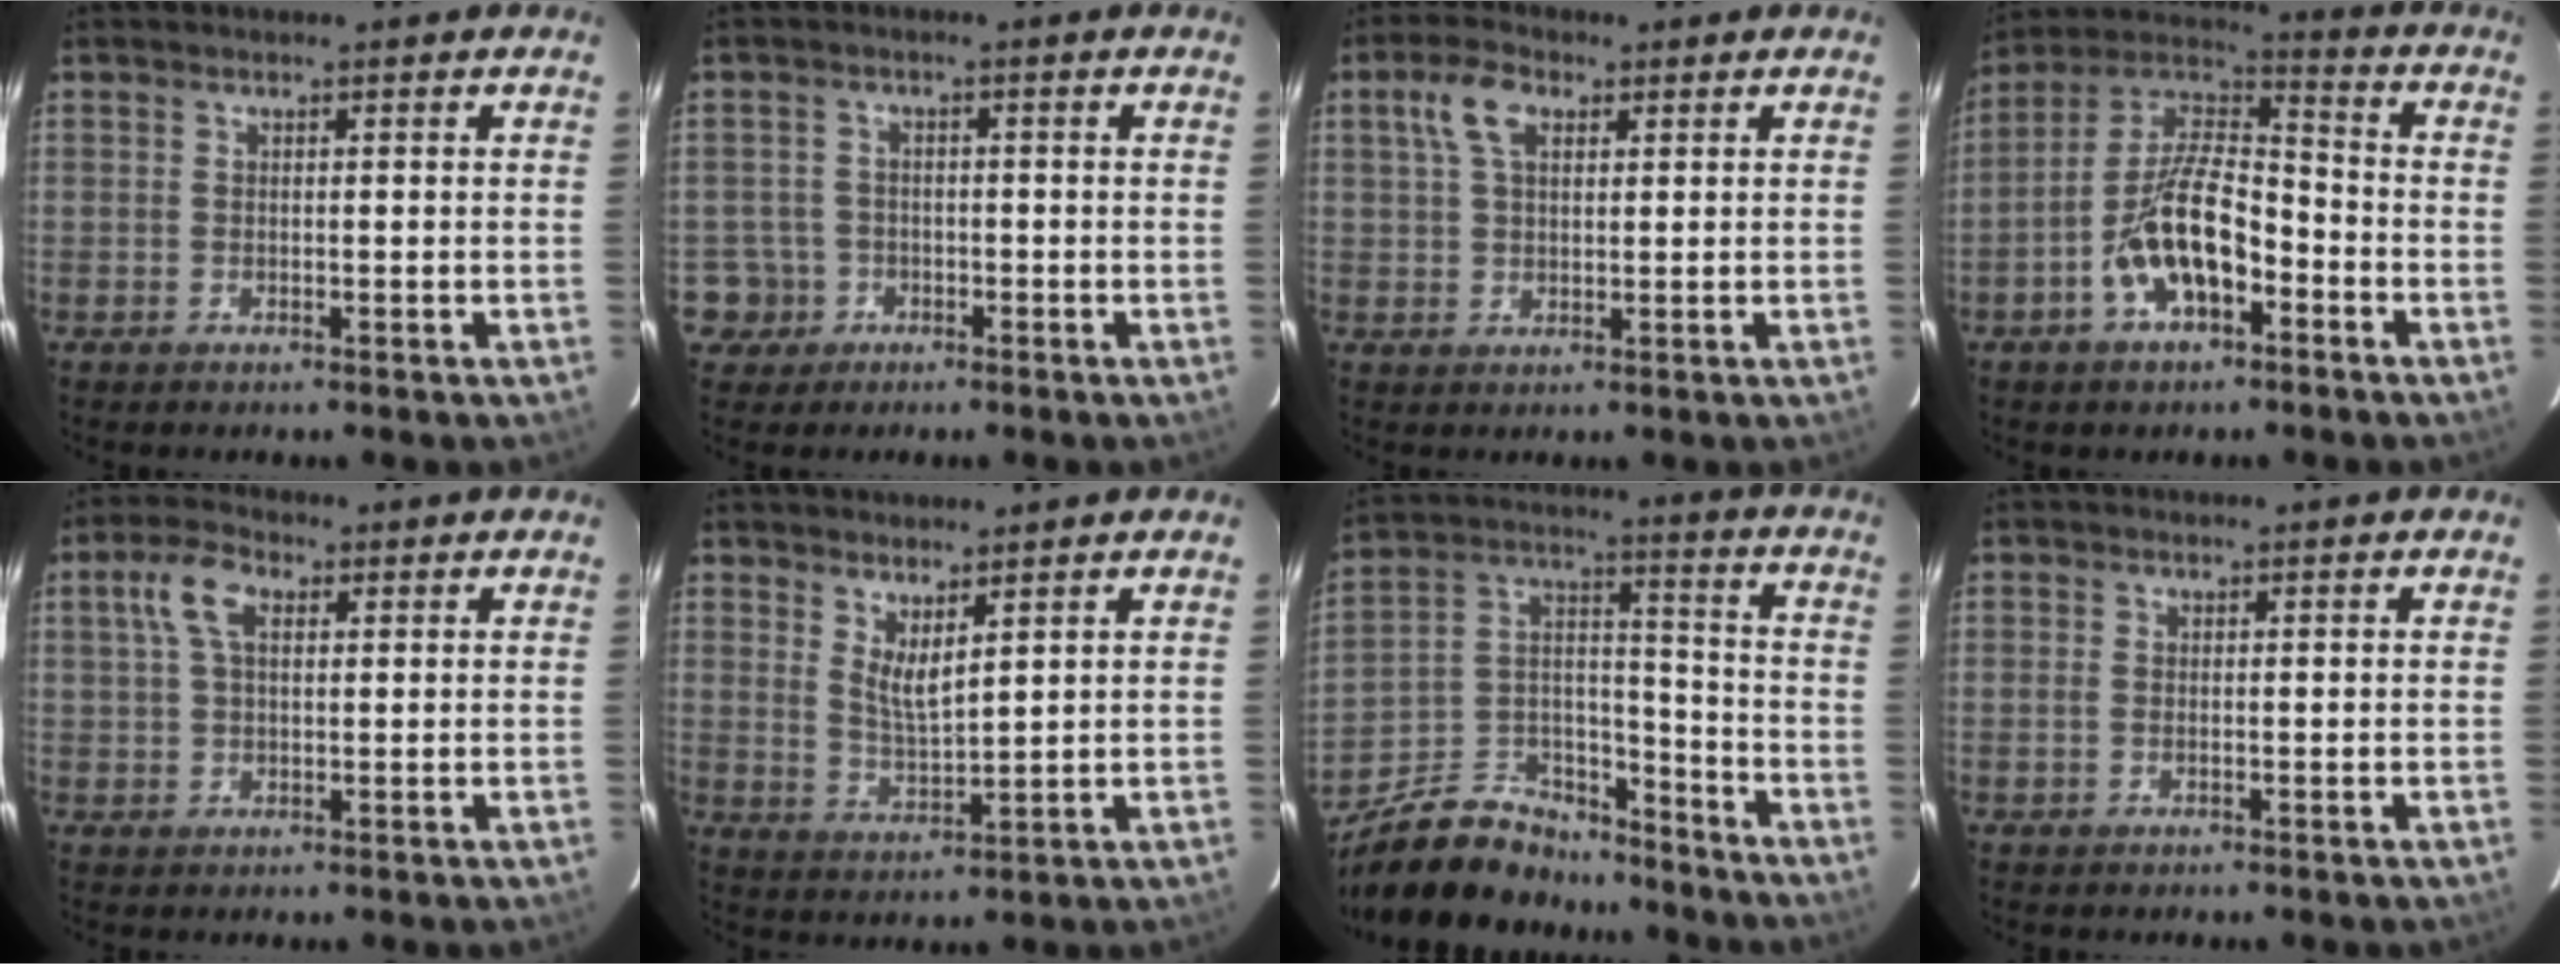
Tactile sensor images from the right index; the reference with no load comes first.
{"total": 4.5, "force": [-1.7, 4.1, -0.1], "torque": [-0.003, 0.024, -0.030]}
{"total": 5.8, "force": [2.3, 3.2, 4.2], "torque": [-0.084, 0.019, 0.045]}
{"total": 13.9, "force": [-5.8, 6.1, 11.0], "torque": [-0.220, 0.011, -0.106]}
{"total": 5.8, "force": [1.9, 3.2, 4.5], "torque": [-0.092, 0.020, 0.035]}
{"total": 4.6, "force": [3.1, 1.0, 3.2], "torque": [-0.057, -0.012, 0.056]}
{"total": 17.7, "force": [-13.6, 8.9, 7.2], "torque": [-0.158, 0.049, -0.214]}
{"total": 0.8, "force": [-0.2, 0.5, 0.6], "torque": [-0.014, 0.000, -0.006]}